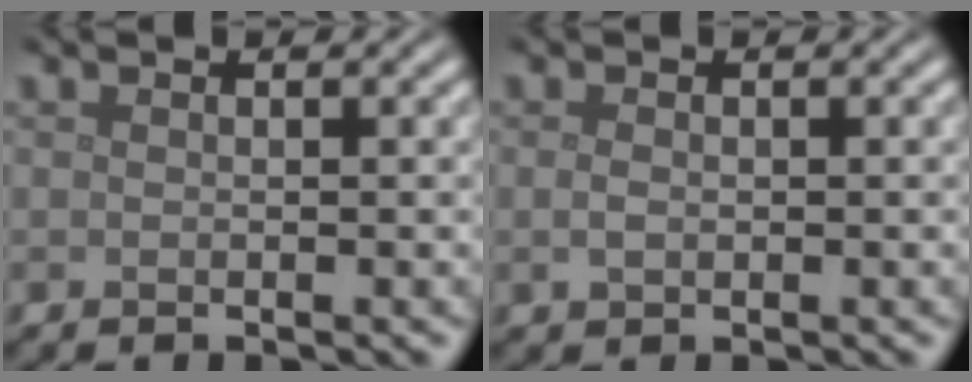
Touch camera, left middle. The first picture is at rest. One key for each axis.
{"total": 1.1, "fx": 0.0, "fy": 0.8, "fz": 0.8, "tx": -0.018, "ty": -0.002, "tz": 0.000}